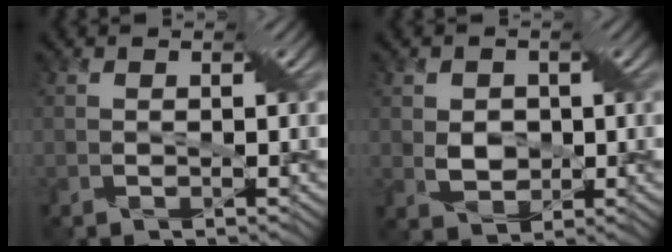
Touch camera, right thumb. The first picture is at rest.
{"total": 3.2, "force": [0.5, 2.5, 2.0], "torque": [-0.061, -0.002, 0.006]}